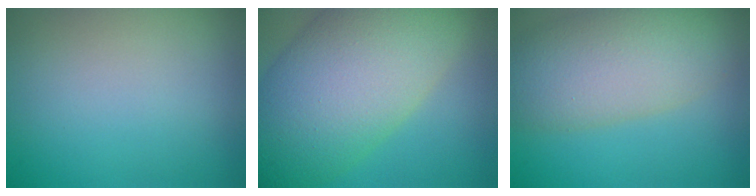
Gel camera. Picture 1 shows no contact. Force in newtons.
{"total": 13.8, "press": 13.8, "slide": 0.4}
{"total": 7.7, "press": 7.7, "slide": 0.4}